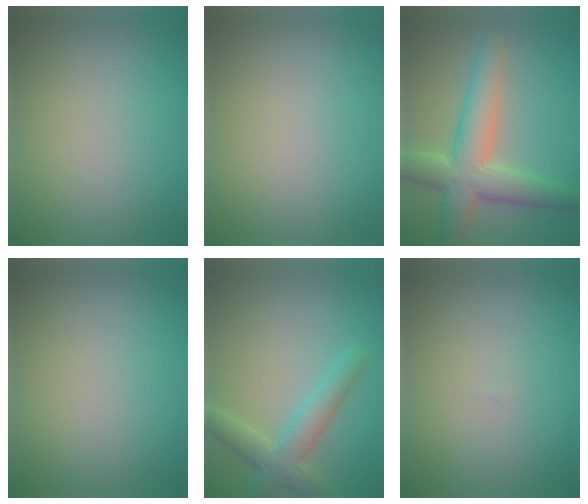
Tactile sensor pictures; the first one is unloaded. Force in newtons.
{"total": 0.0}
{"total": 7.0, "press": 7.0, "slide": 0.4}
{"total": 0.0}
{"total": 4.1, "press": 4.1, "slide": 0.2}
{"total": 0.0}